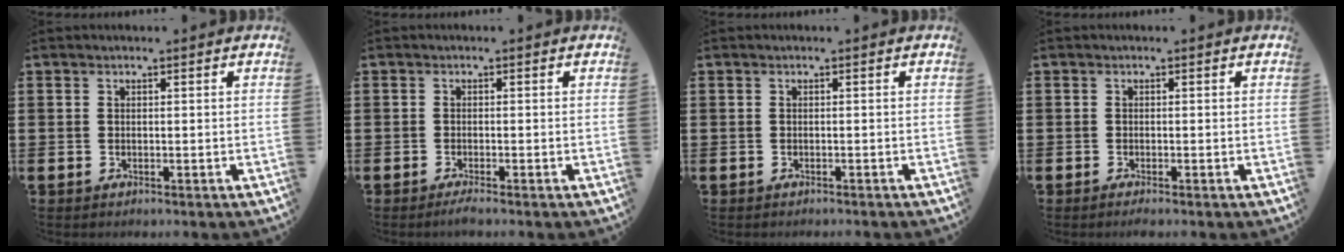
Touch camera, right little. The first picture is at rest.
{"total": 1.0, "force": [-0.7, 0.0, 0.7], "torque": [-0.011, -0.001, -0.014]}
{"total": 0.0}
{"total": 0.6, "force": [-0.4, 0.0, 0.4], "torque": [-0.007, -0.002, -0.007]}